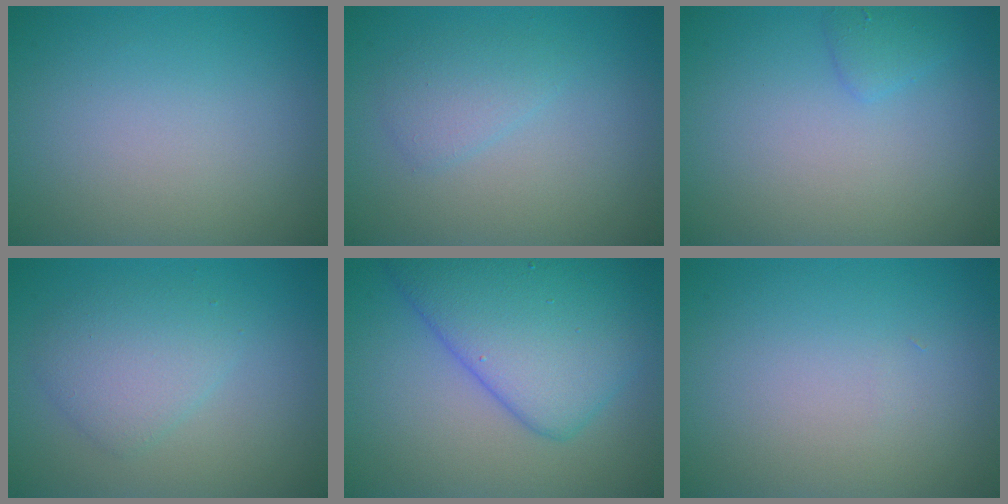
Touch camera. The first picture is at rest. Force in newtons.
{"total": 1.7, "press": 1.7, "slide": 0.1}
{"total": 1.1, "press": 1.1, "slide": 0.1}
{"total": 3.1, "press": 3.1, "slide": 0.3}
{"total": 8.1, "press": 8.1, "slide": 0.1}
{"total": 0.0}